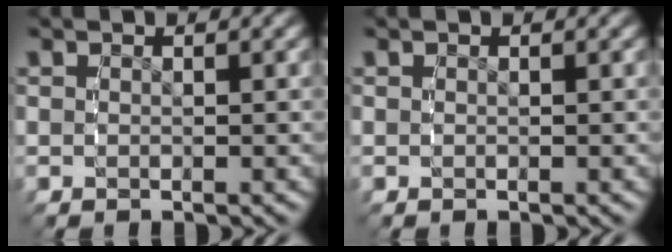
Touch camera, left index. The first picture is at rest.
{"total": 1.0, "force": [-0.2, -0.9, -0.3], "torque": [0.013, -0.009, 0.006]}